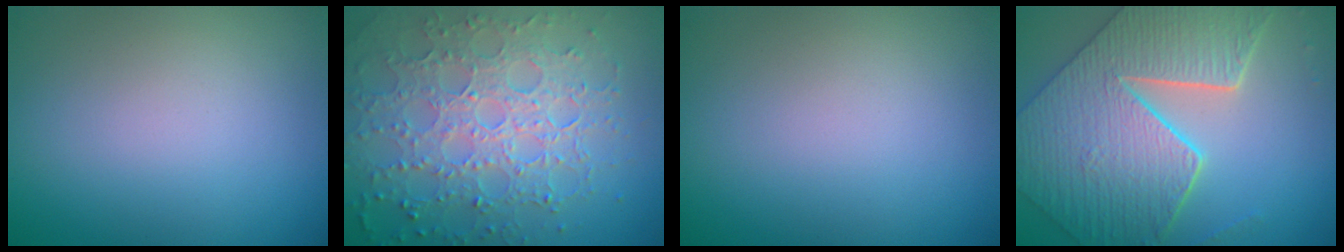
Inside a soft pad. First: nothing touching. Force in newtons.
{"total": 7.7, "press": 5.6, "slide": 5.2}
{"total": 0.0}
{"total": 9.2, "press": 7.1, "slide": 5.8}